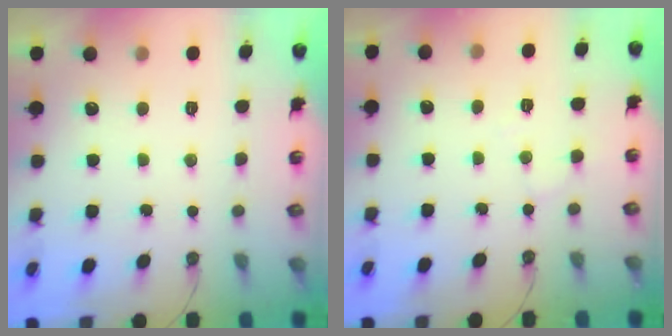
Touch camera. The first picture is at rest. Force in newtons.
{"total": 3.4, "press": 3.4, "slide": 0.5}